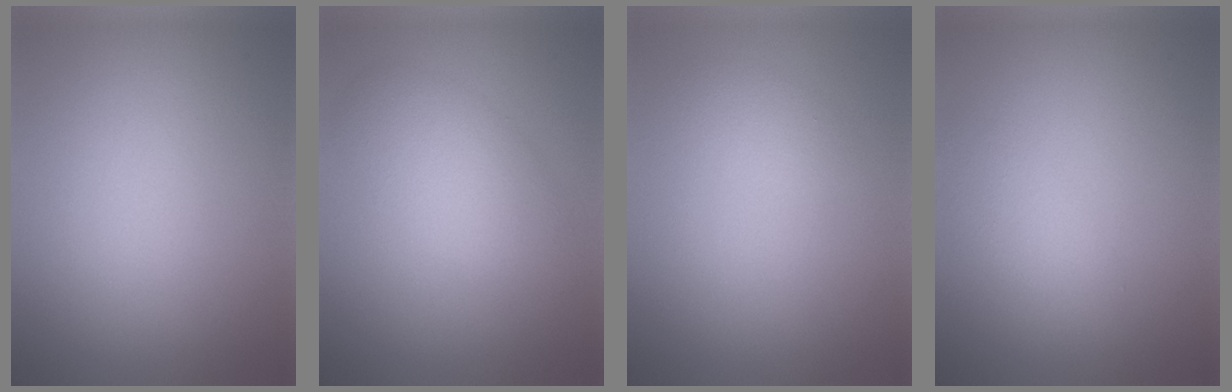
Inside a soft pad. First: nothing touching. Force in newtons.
{"total": 3.6, "press": 3.6, "slide": 0.2}
{"total": 2.3, "press": 2.3, "slide": 0.2}
{"total": 2.2, "press": 2.2, "slide": 0.1}